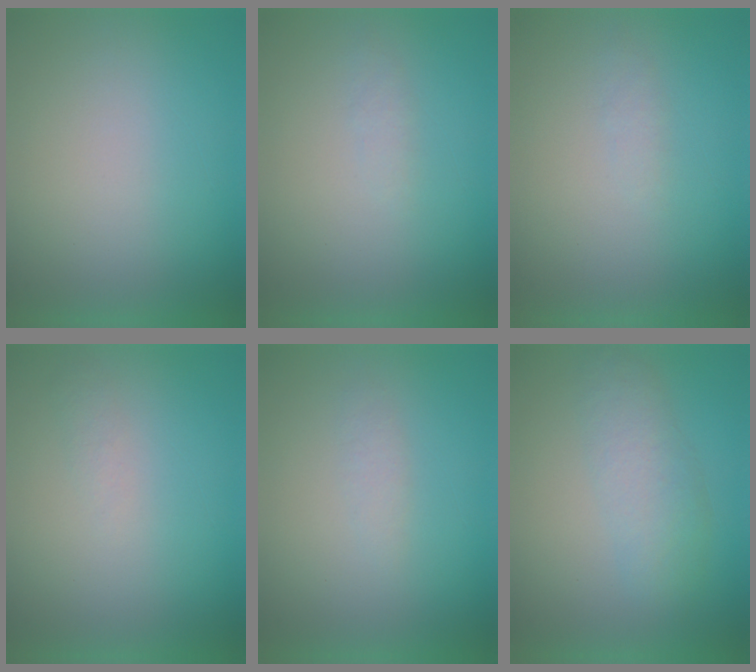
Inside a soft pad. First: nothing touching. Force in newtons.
{"total": 1.2}
{"total": 1.2}
{"total": 1.2}
{"total": 1.3}
{"total": 3.6}